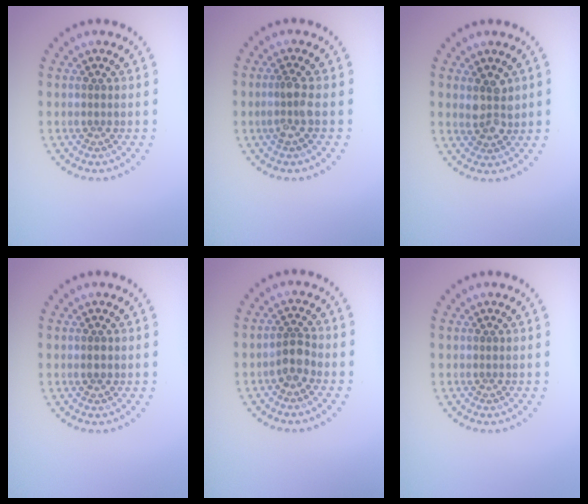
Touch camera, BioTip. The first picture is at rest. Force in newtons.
{"total": 1.8, "press": 1.5, "slide": 0.9}
{"total": 2.8, "press": 2.7, "slide": 0.9}
{"total": 1.0, "press": 1.0, "slide": 0.2}
{"total": 2.0, "press": 1.7, "slide": 1.1}
{"total": 0.0}